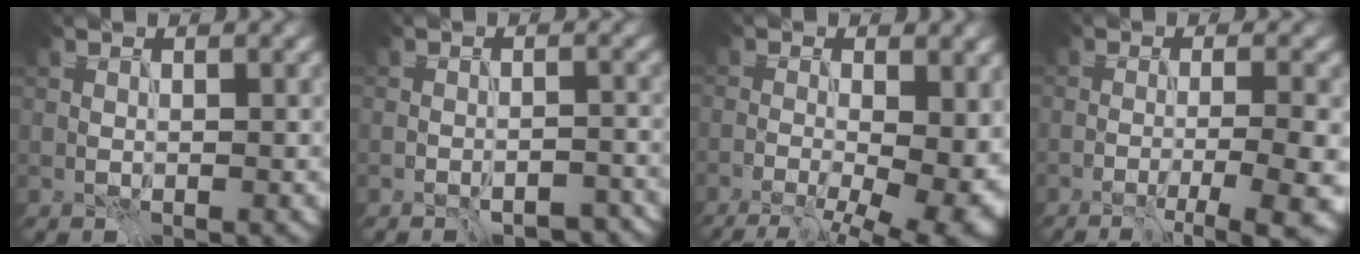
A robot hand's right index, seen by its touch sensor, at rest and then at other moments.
{"total": 2.7, "force": [-2.1, 0.7, 1.5], "torque": [-0.008, 0.000, -0.025]}
{"total": 12.5, "force": [-1.3, 5.9, 10.9], "torque": [-0.093, -0.006, -0.006]}
{"total": 7.9, "force": [-2.4, 2.2, 7.2], "torque": [-0.059, -0.006, -0.023]}